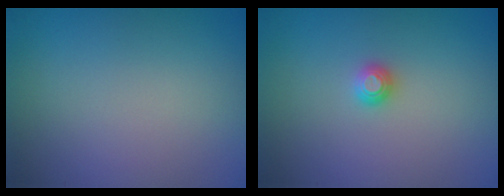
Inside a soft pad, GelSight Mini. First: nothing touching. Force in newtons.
{"total": 1.1, "press": 1.1, "slide": 0.1}